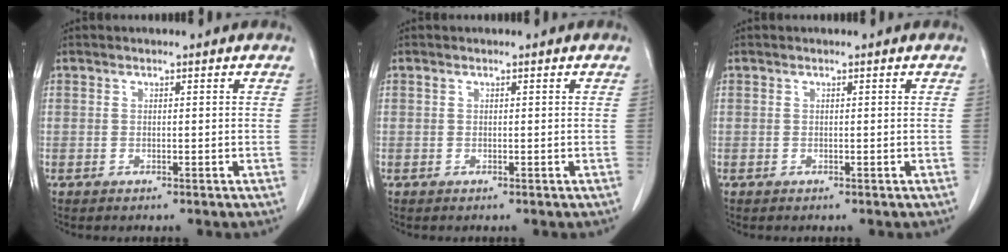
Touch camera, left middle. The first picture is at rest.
{"total": 0.0}
{"total": 0.0}